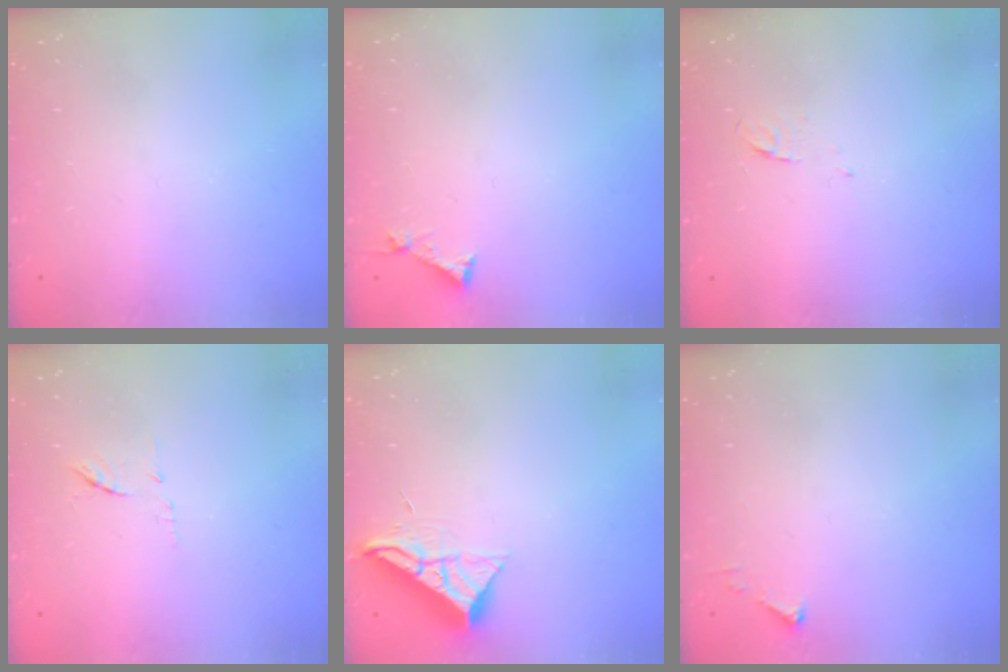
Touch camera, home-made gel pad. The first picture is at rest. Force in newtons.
{"total": 3.1, "press": 3.1, "slide": 0.3}
{"total": 3.5, "press": 3.4, "slide": 0.8}
{"total": 6.4, "press": 6.3, "slide": 0.8}
{"total": 10.2, "press": 10.2, "slide": 0.5}
{"total": 2.7, "press": 2.7, "slide": 0.3}